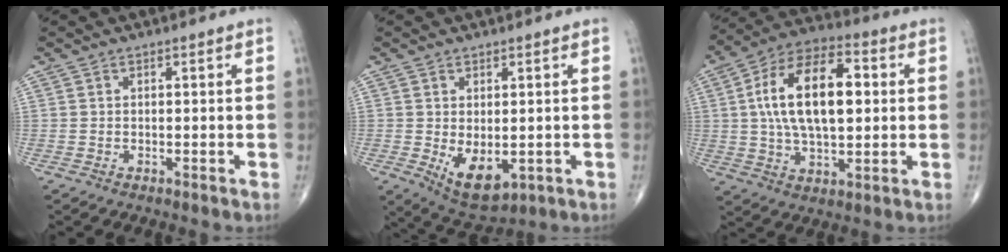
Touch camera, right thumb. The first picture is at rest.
{"total": 7.9, "force": [-1.2, 4.3, 6.5], "torque": [-0.090, -0.013, 0.000]}
{"total": 18.6, "force": [2.6, 9.5, 15.8], "torque": [-0.267, 0.019, 0.040]}